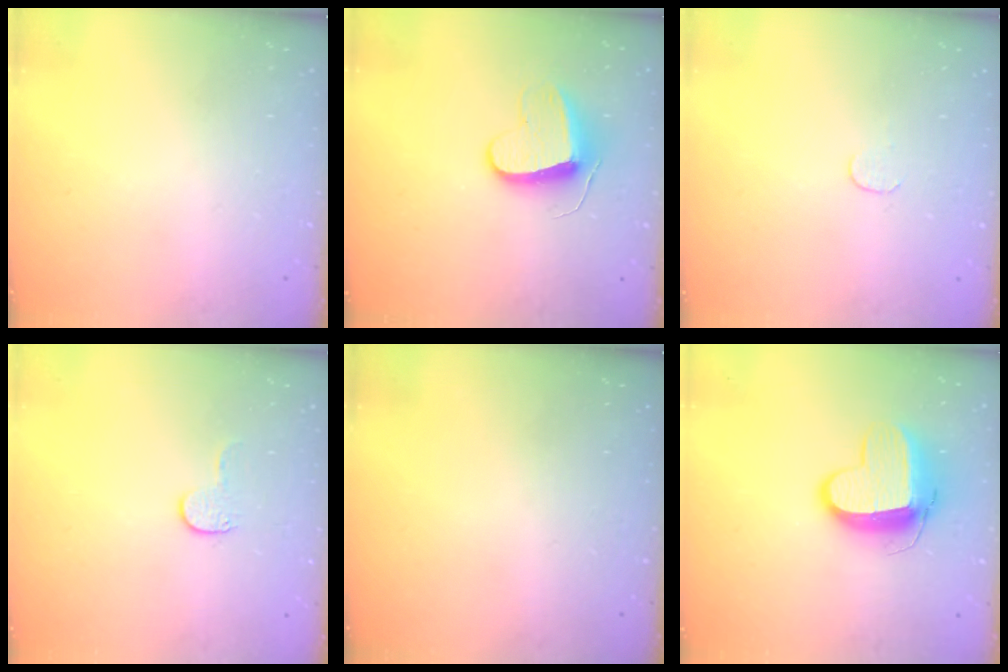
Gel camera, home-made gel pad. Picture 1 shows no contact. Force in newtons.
{"total": 9.6, "press": 9.5, "slide": 0.6}
{"total": 3.5, "press": 3.5, "slide": 0.3}
{"total": 4.7, "press": 4.7, "slide": 0.5}
{"total": 0.0}
{"total": 11.7, "press": 11.6, "slide": 1.3}